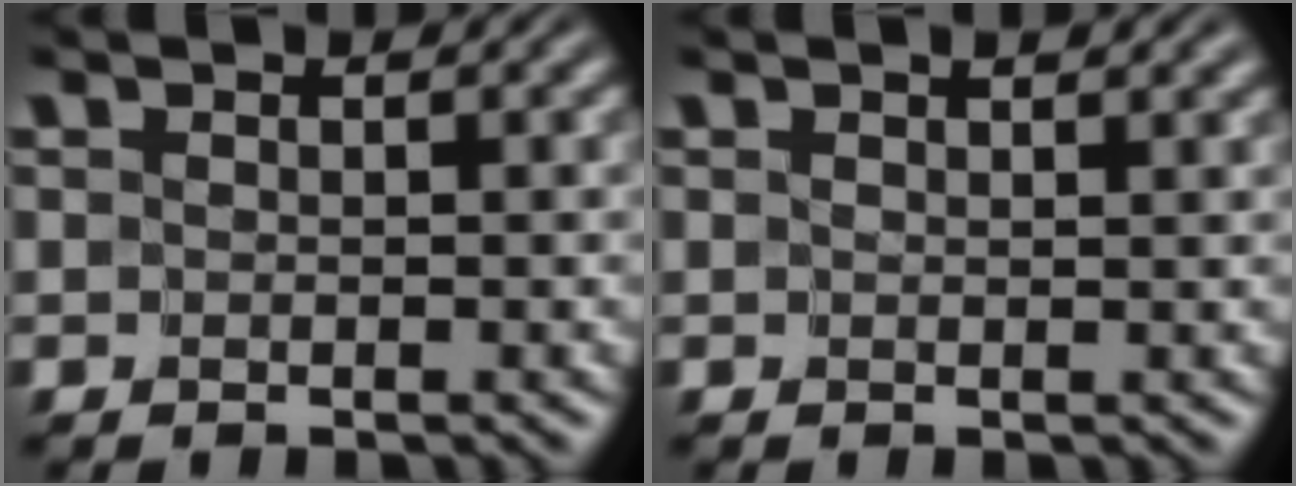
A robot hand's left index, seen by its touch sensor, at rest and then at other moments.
{"total": 1.9, "force": [1.3, 0.6, 1.2], "torque": [-0.007, -0.001, 0.012]}